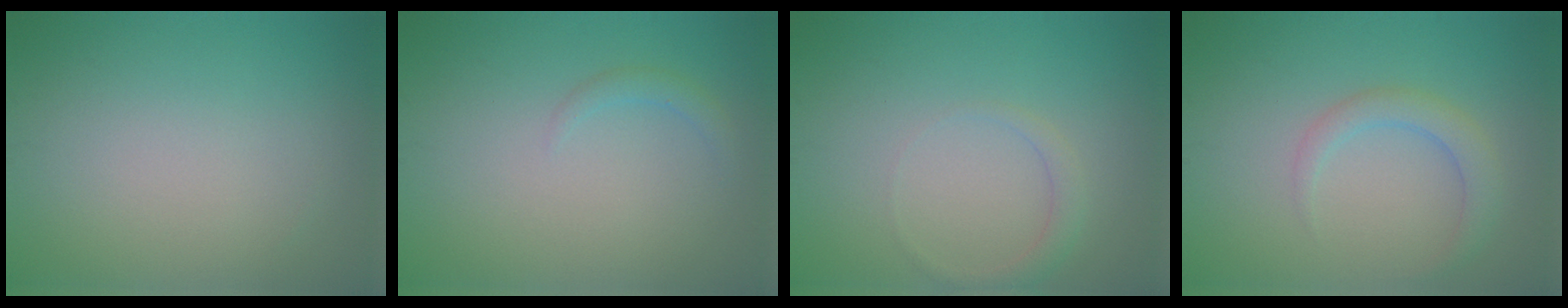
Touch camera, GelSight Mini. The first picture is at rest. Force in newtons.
{"total": 1.0, "press": 1.0, "slide": 0.1}
{"total": 1.5, "press": 1.5, "slide": 0.1}
{"total": 2.2, "press": 2.2, "slide": 0.1}